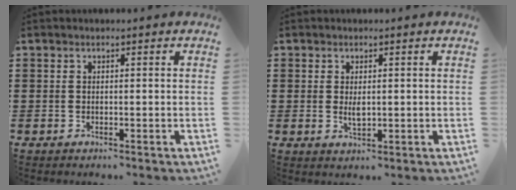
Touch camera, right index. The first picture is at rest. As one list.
[{"total": 2.1, "force": [0.3, 1.0, 1.8], "torque": [-0.037, 0.003, 0.005]}]